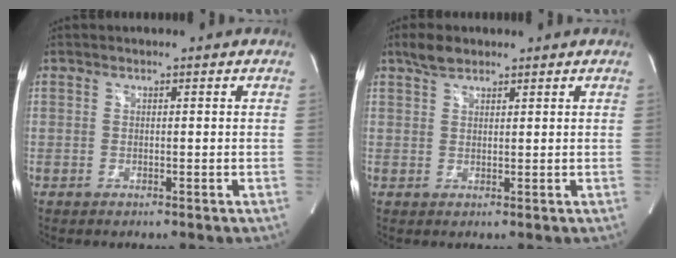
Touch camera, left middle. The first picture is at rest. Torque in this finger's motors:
{"motor_torque": [0.13, 0.11, -0.21, -0.02]}